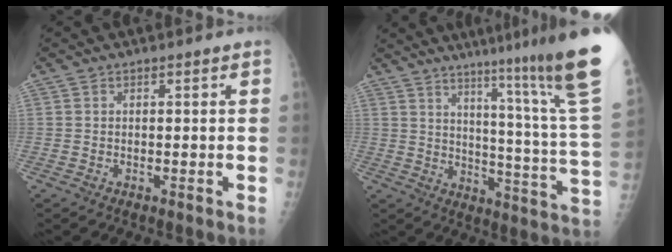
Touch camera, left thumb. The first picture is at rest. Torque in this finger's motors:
{"motor_torque": [3.03, 1.28, 1.40, -1.37, 0.47]}